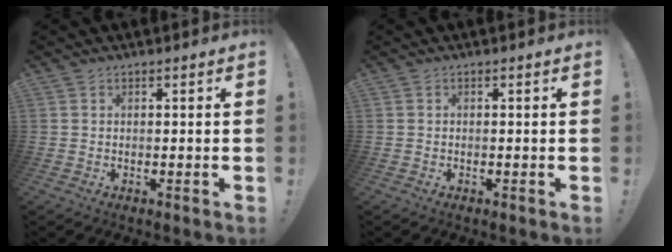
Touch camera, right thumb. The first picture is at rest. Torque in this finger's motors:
{"motor_torque": [0.17, -0.46, -0.12, 0.09, 0.00]}